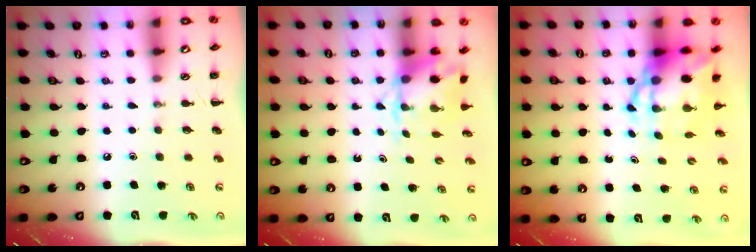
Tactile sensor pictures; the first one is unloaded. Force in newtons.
{"total": 5.5, "press": 5.4, "slide": 0.7}
{"total": 8.9, "press": 8.6, "slide": 2.3}